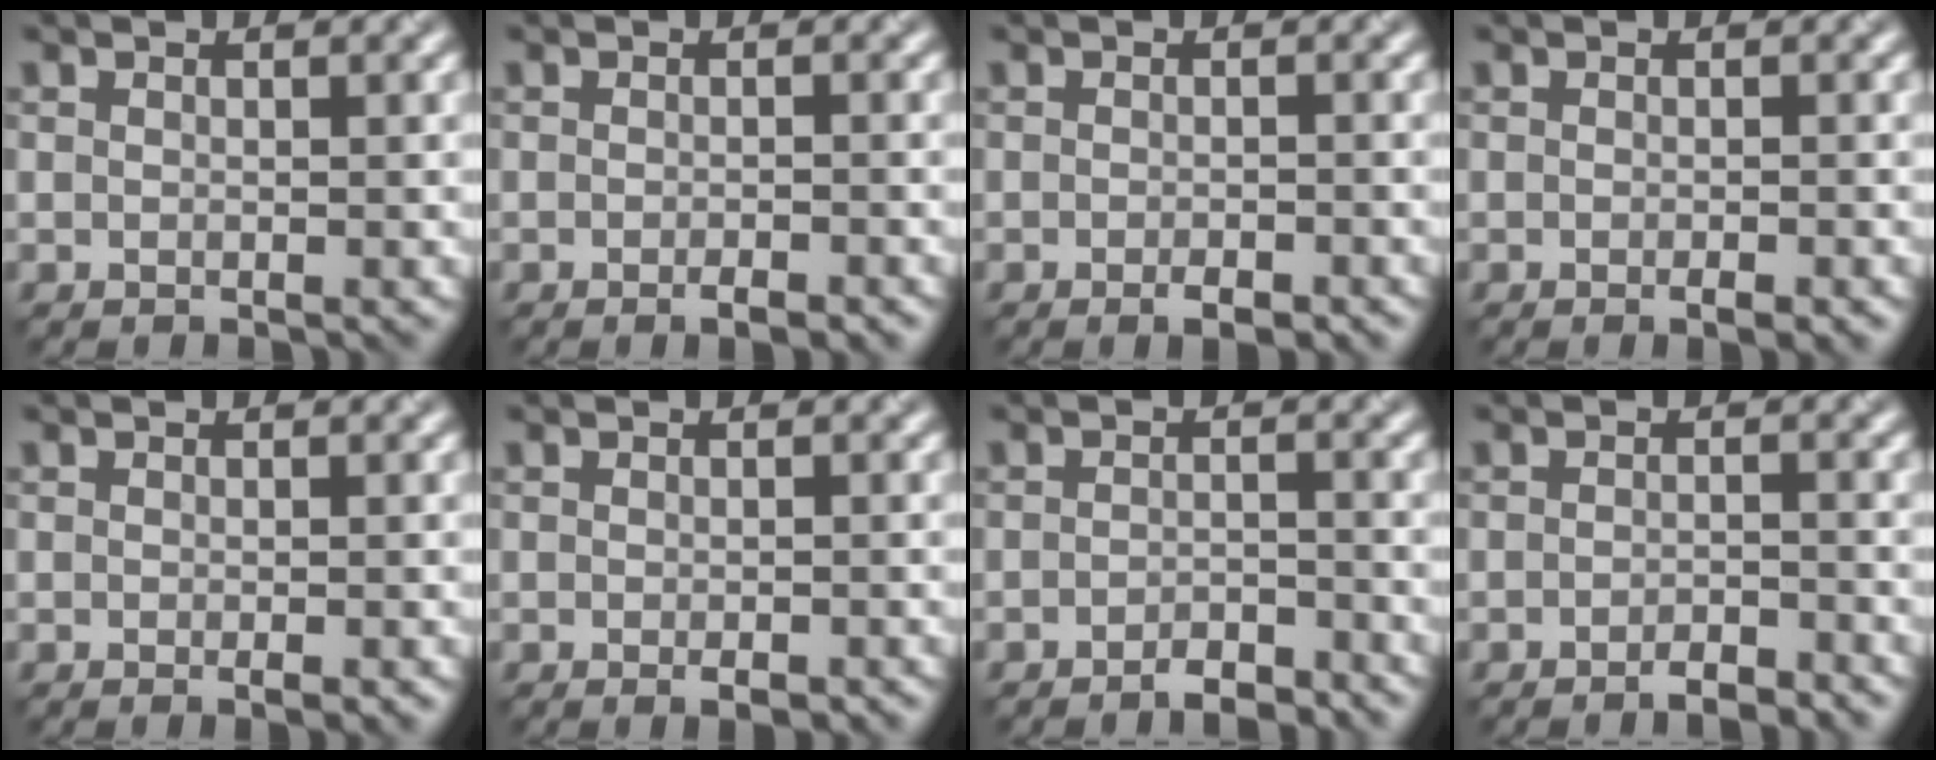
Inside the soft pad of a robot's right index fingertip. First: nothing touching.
{"total": 1.6, "force": [-0.9, 0.3, 1.2], "torque": [-0.015, -0.003, -0.013]}
{"total": 1.7, "force": [-1.0, 0.5, 1.2], "torque": [-0.017, -0.003, -0.013]}
{"total": 1.3, "force": [-0.7, 0.2, 1.1], "torque": [-0.013, -0.005, -0.009]}
{"total": 1.0, "force": [-0.4, 0.1, 1.0], "torque": [-0.013, -0.005, -0.005]}
{"total": 1.4, "force": [-0.7, 0.4, 1.1], "torque": [-0.015, -0.005, -0.007]}
{"total": 2.1, "force": [-1.8, 0.5, 1.0], "torque": [-0.014, 0.003, -0.032]}
{"total": 1.8, "force": [-1.4, 0.3, 1.0], "torque": [-0.012, 0.001, -0.024]}